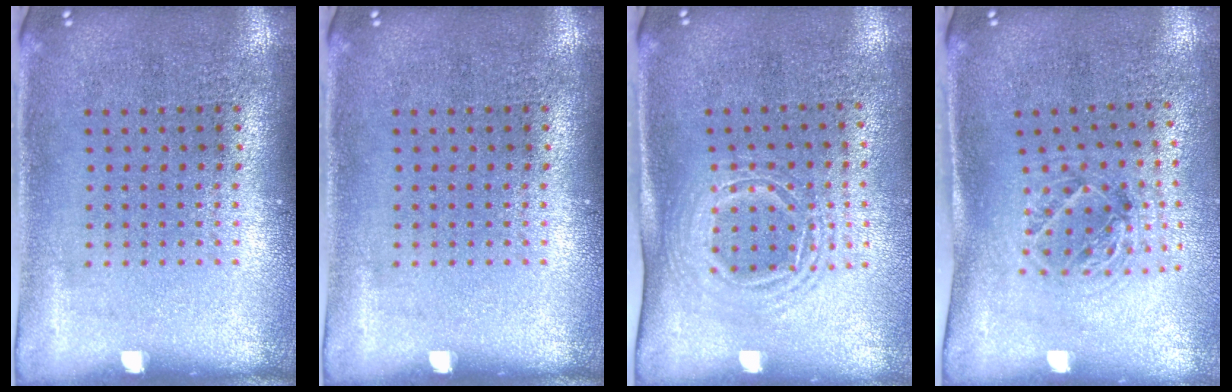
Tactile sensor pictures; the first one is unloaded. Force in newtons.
{"total": 0.0}
{"total": 1.6, "press": 1.3, "slide": 1.0}
{"total": 1.1, "press": 1.1, "slide": 0.4}